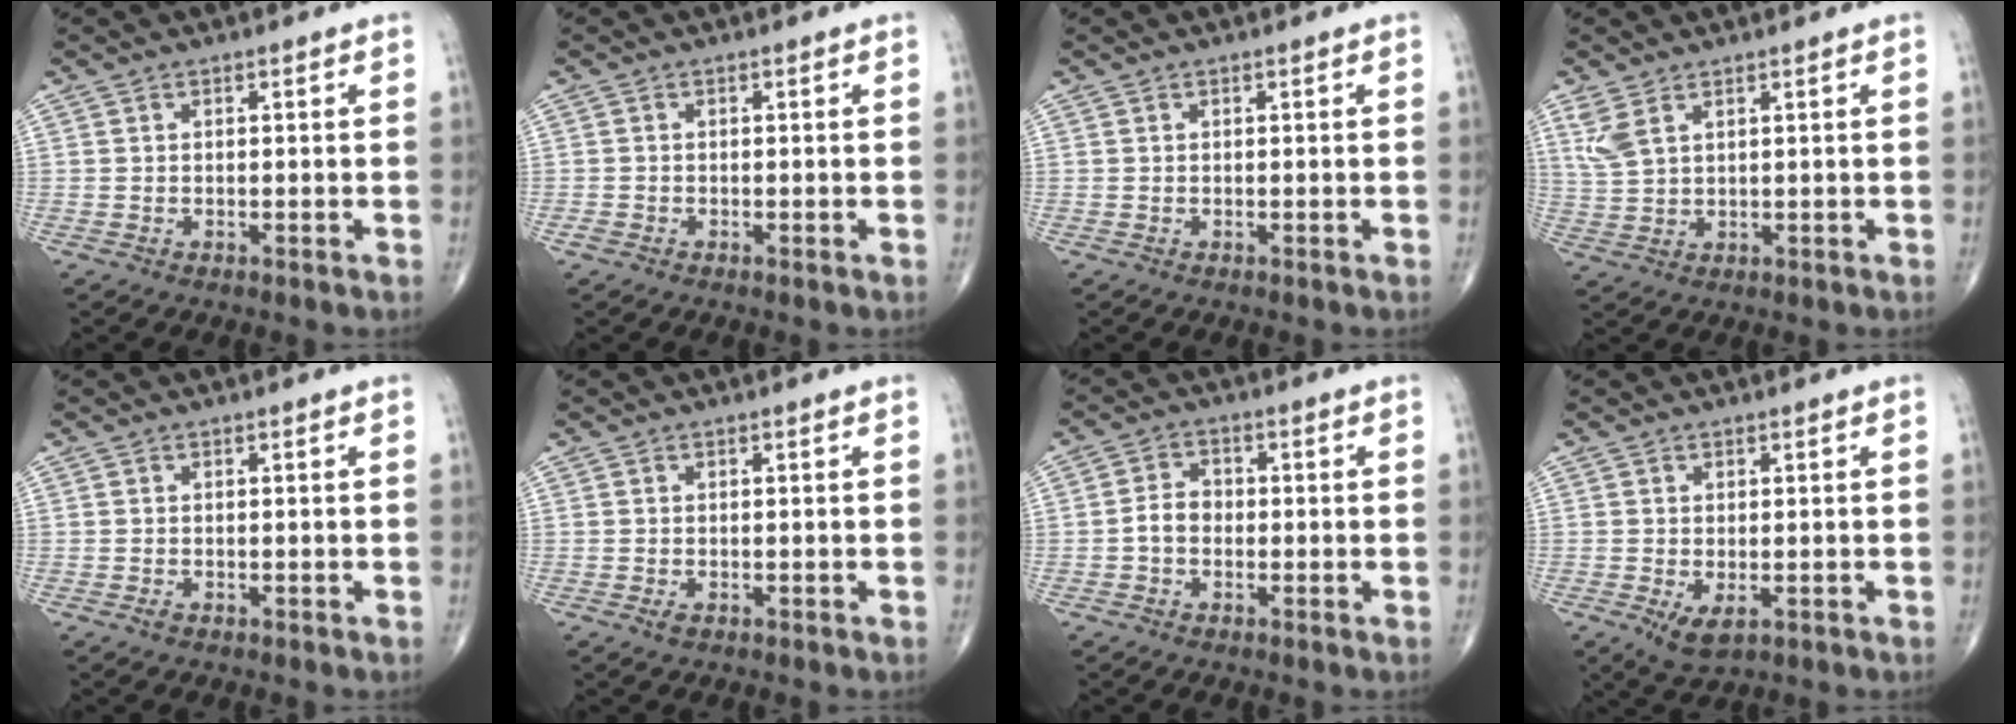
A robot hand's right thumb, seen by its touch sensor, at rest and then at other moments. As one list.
[{"total": 1.0, "force": [-0.5, 0.6, 0.5], "torque": [-0.009, -0.001, -0.011]}, {"total": 0.0}, {"total": 4.4, "force": [2.5, 2.0, 3.1], "torque": [-0.072, -0.003, 0.061]}, {"total": 0.5, "force": [-0.3, 0.3, 0.2], "torque": [-0.005, -0.001, -0.007]}, {"total": 1.0, "force": [-0.4, 0.6, 0.7], "torque": [-0.015, -0.002, -0.006]}, {"total": 3.7, "force": [-0.8, 2.8, 2.2], "torque": [-0.032, 0.017, -0.023]}, {"total": 3.9, "force": [-1.1, 1.9, 3.2], "torque": [-0.056, -0.010, -0.008]}]